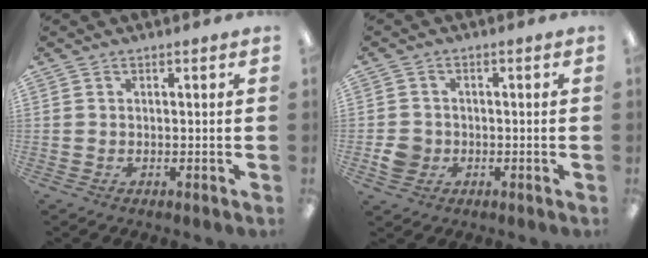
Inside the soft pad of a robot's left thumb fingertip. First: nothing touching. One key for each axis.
{"total": 4.2, "fx": -1.1, "fy": 3.7, "fz": 1.7, "tx": -0.024, "ty": 0.001, "tz": -0.020}